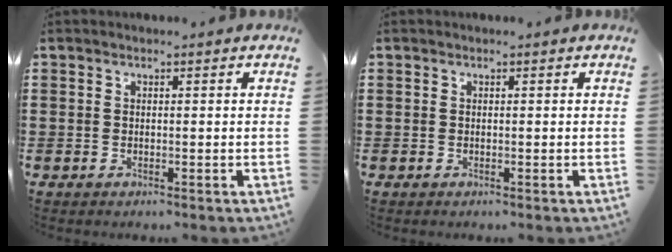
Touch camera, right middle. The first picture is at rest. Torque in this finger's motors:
{"motor_torque": [0.01, 0.01, 0.00, 0.00]}